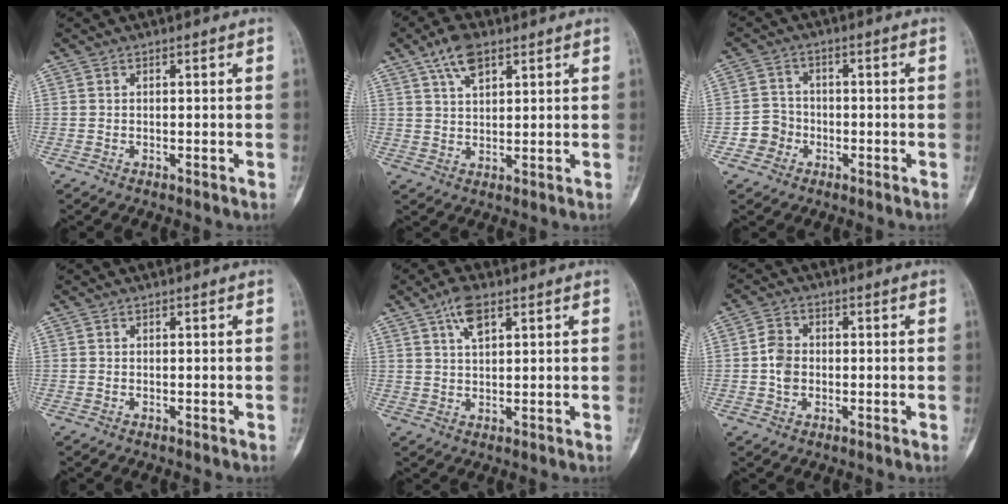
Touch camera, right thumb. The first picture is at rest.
{"total": 6.4, "force": [3.8, 3.1, 4.2], "torque": [-0.066, -0.008, 0.068]}
{"total": 4.4, "force": [-1.7, 4.0, 0.6], "torque": [0.013, 0.019, -0.037]}
{"total": 0.0}
{"total": 4.8, "force": [2.5, 2.0, 3.6], "torque": [-0.064, -0.004, 0.046]}
{"total": 4.5, "force": [-0.5, 3.6, 2.6], "torque": [-0.038, 0.008, -0.014]}